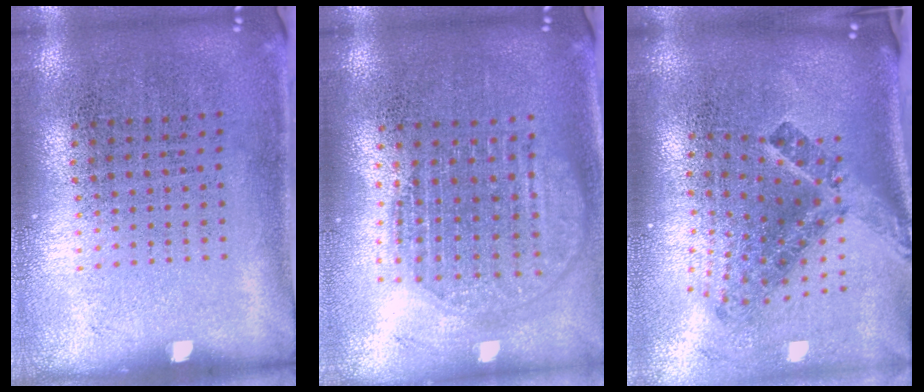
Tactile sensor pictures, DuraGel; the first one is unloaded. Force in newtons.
{"total": 1.8, "press": 1.5, "slide": 1.0}
{"total": 2.9, "press": 1.7, "slide": 2.4}